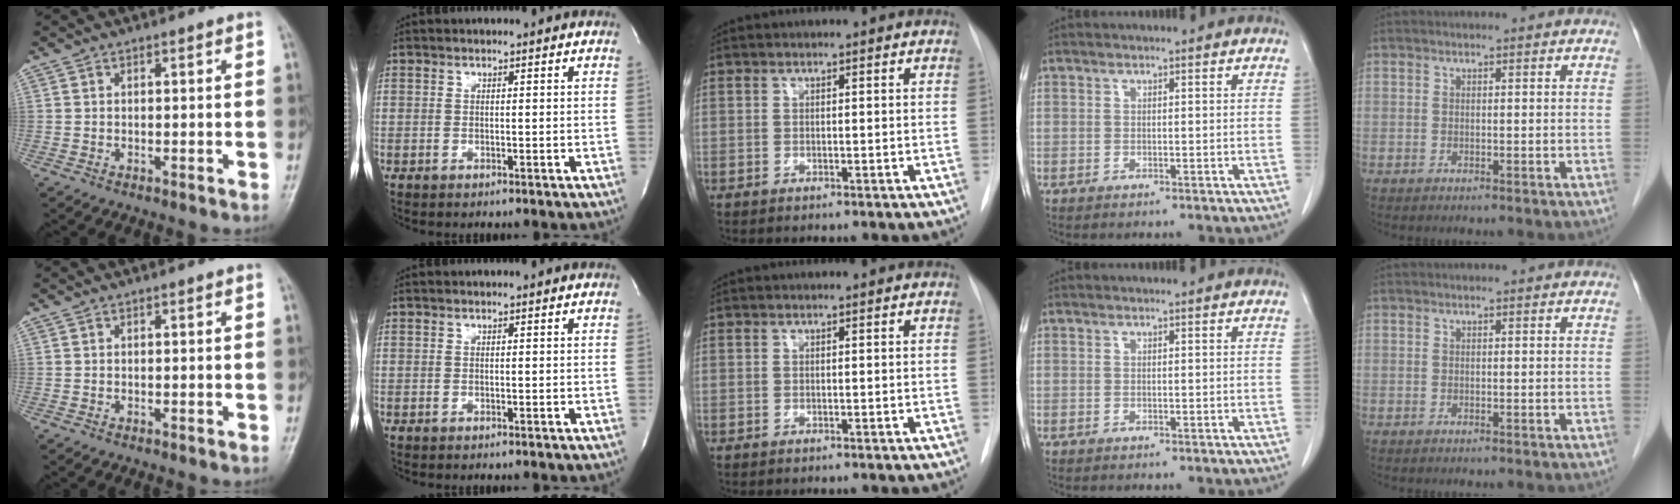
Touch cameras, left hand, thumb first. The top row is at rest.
{}